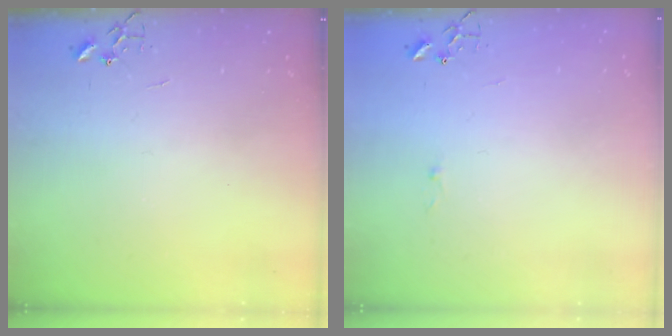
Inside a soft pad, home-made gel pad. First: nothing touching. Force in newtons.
{"total": 2.6, "press": 2.6, "slide": 0.4}